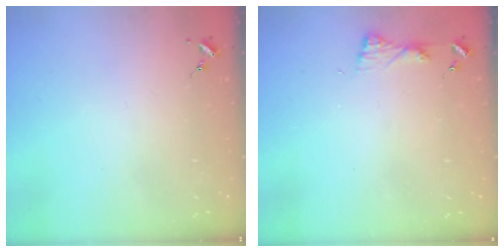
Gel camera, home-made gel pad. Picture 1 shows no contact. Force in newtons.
{"total": 5.0, "press": 4.9, "slide": 0.6}